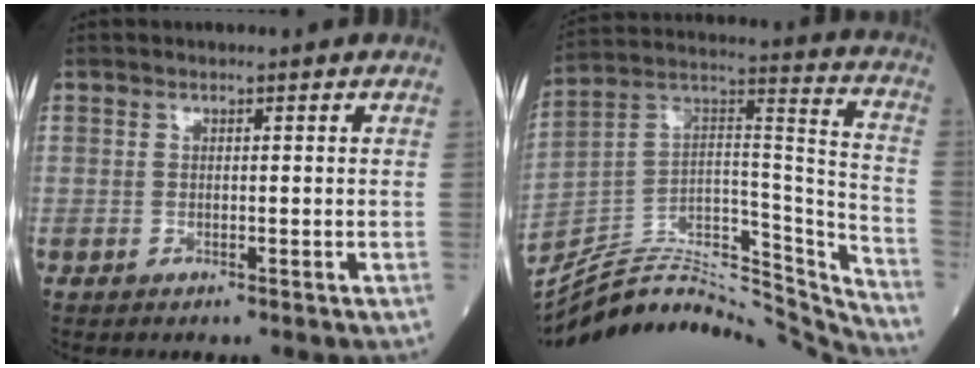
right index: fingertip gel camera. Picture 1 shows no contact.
{"total": 30.8, "force": [-29.4, 4.0, 8.5], "torque": [-0.121, 0.017, -0.440]}